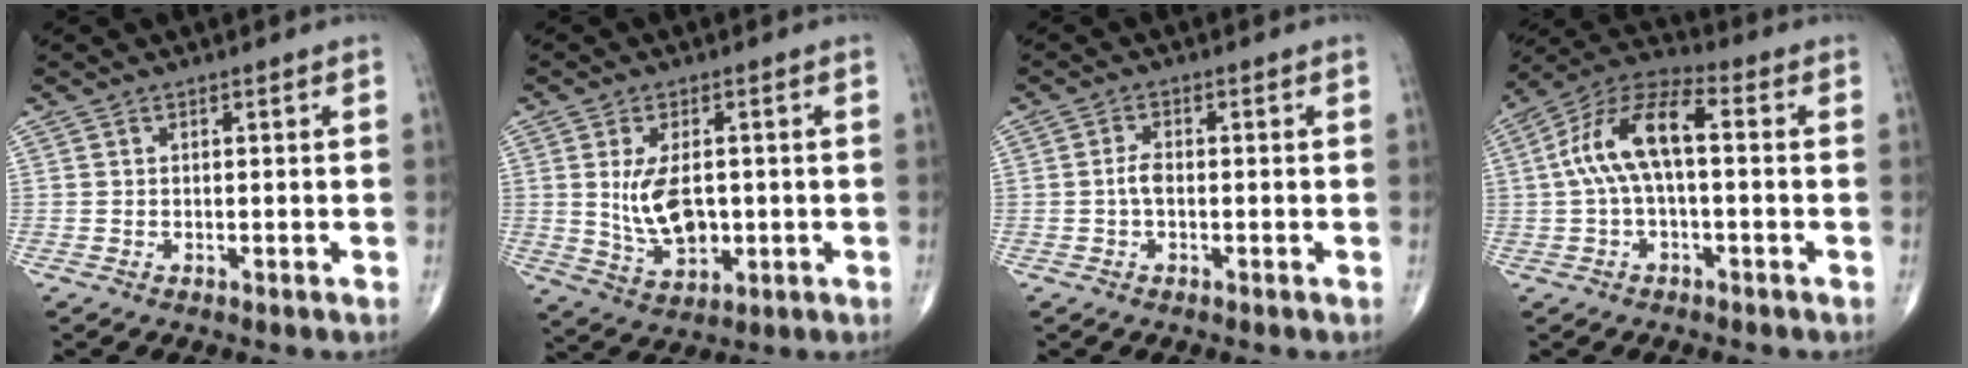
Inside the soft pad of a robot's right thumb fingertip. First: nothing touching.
{"total": 9.0, "force": [0.3, 5.1, 7.4], "torque": [-0.128, -0.010, 0.019]}
{"total": 2.3, "force": [-0.4, 1.2, 1.9], "torque": [-0.040, 0.006, -0.010]}
{"total": 12.2, "force": [0.5, 5.3, 11.0], "torque": [-0.223, 0.046, 0.002]}